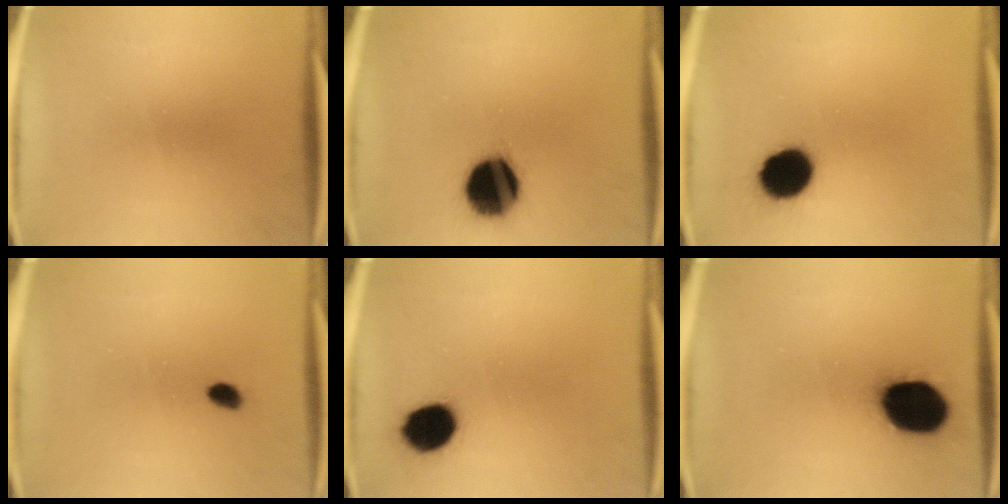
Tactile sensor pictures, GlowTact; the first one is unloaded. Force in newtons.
{"total": 17.8}
{"total": 11.5}
{"total": 1.5}
{"total": 9.9}
{"total": 17.8}